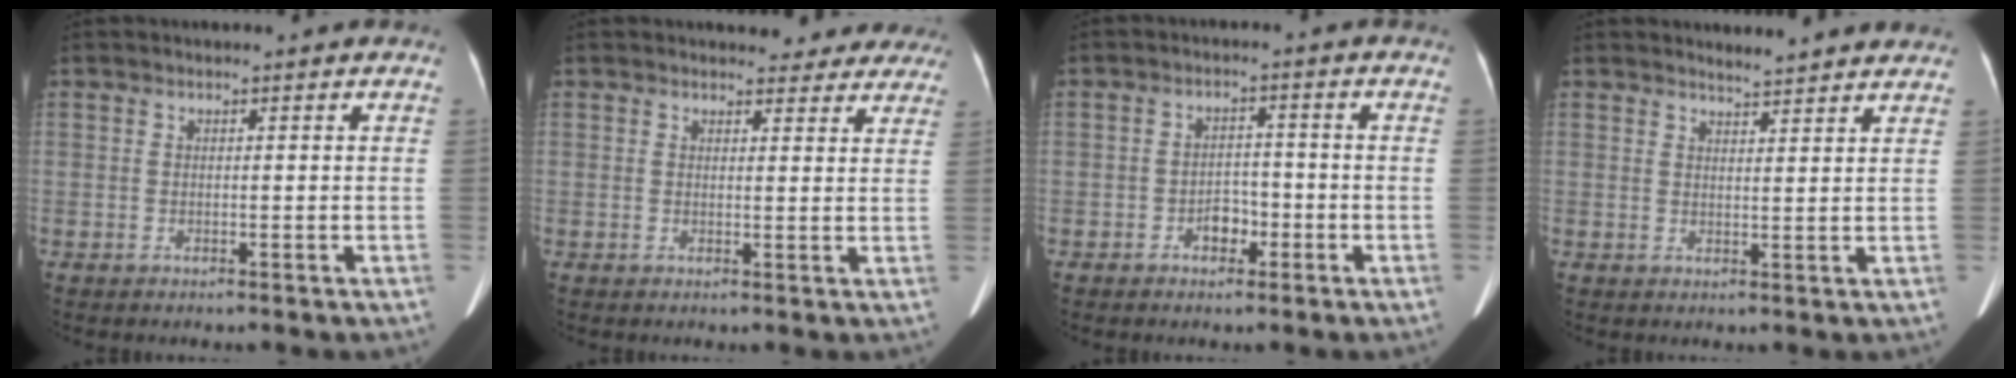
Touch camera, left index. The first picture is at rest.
{"total": 7.0, "force": [6.4, 2.6, 0.8], "torque": [0.018, -0.005, 0.052]}
{"total": 3.1, "force": [-1.6, 2.0, 1.8], "torque": [-0.027, 0.009, -0.025]}
{"total": 4.7, "force": [4.6, 0.1, 1.1], "torque": [-0.024, 0.007, 0.053]}